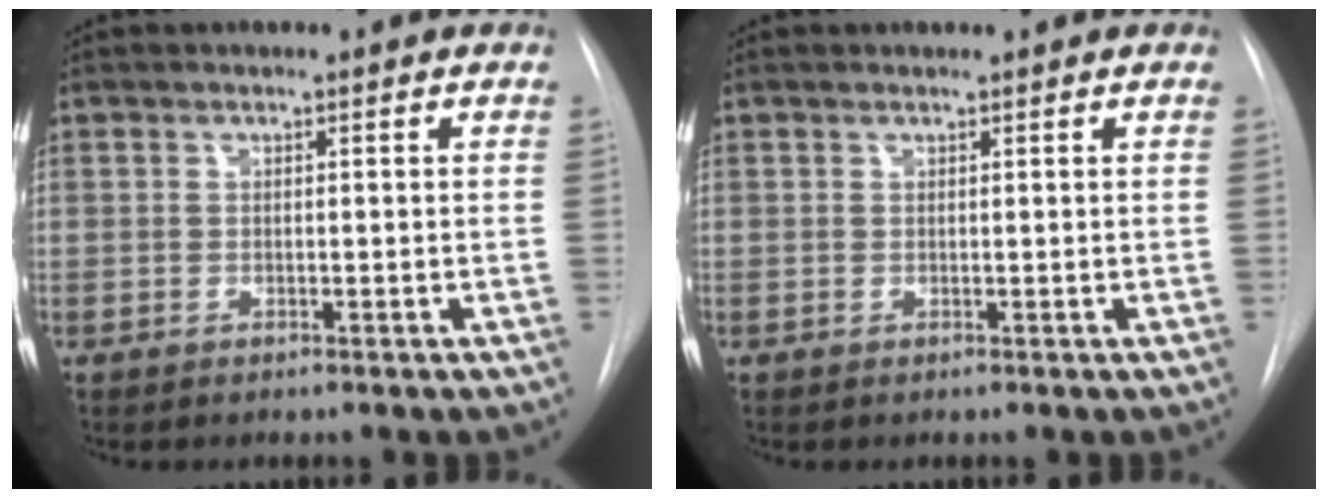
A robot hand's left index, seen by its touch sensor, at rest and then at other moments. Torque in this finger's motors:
{"motor_torque": [0.21, -0.10, -0.03, 0.00]}